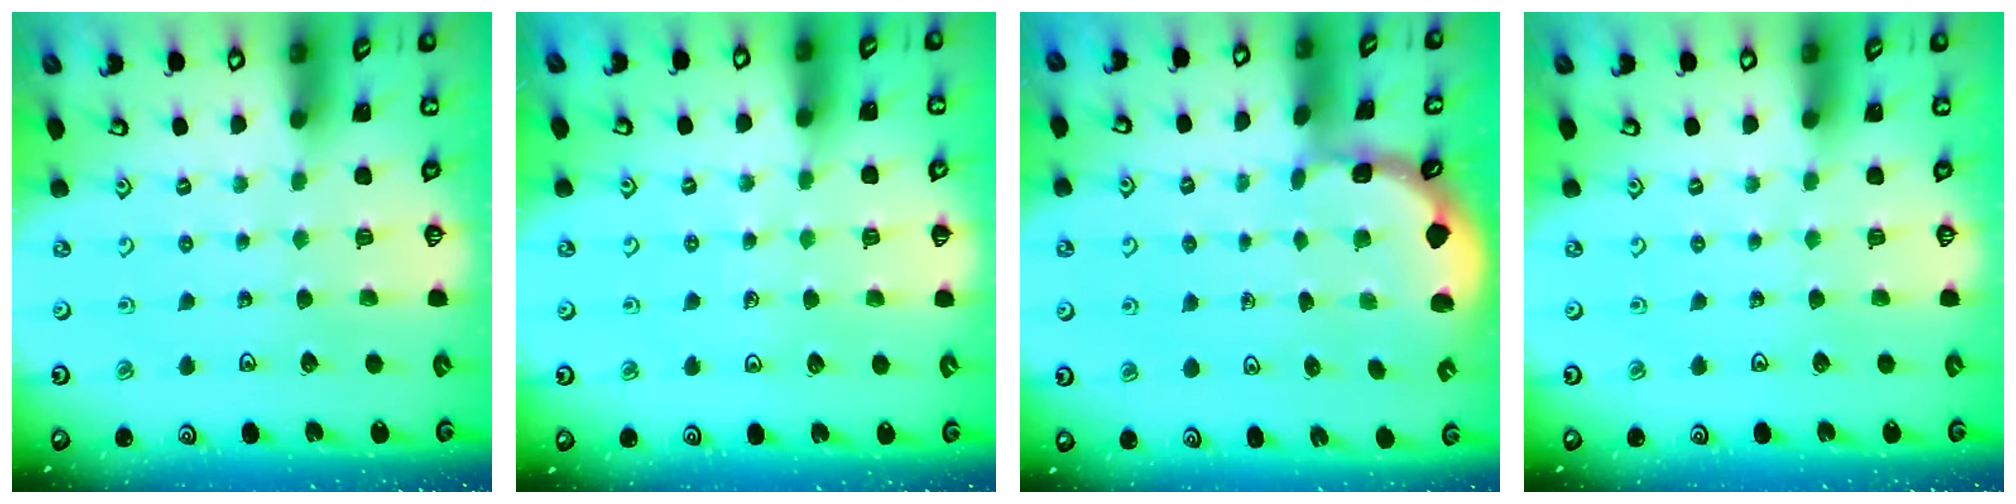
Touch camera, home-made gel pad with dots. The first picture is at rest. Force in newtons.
{"total": 3.5, "press": 3.5, "slide": 0.4}
{"total": 1.1, "press": 1.1, "slide": 0.1}
{"total": 0.0}